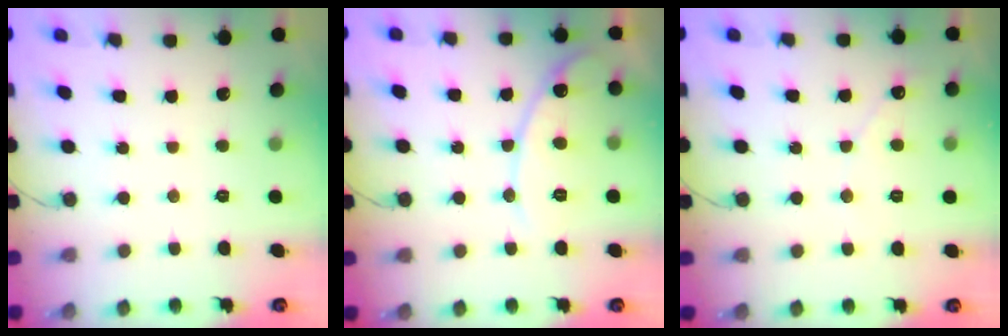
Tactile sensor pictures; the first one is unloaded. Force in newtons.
{"total": 11.5, "press": 11.4, "slide": 1.0}
{"total": 2.3, "press": 2.3, "slide": 0.1}